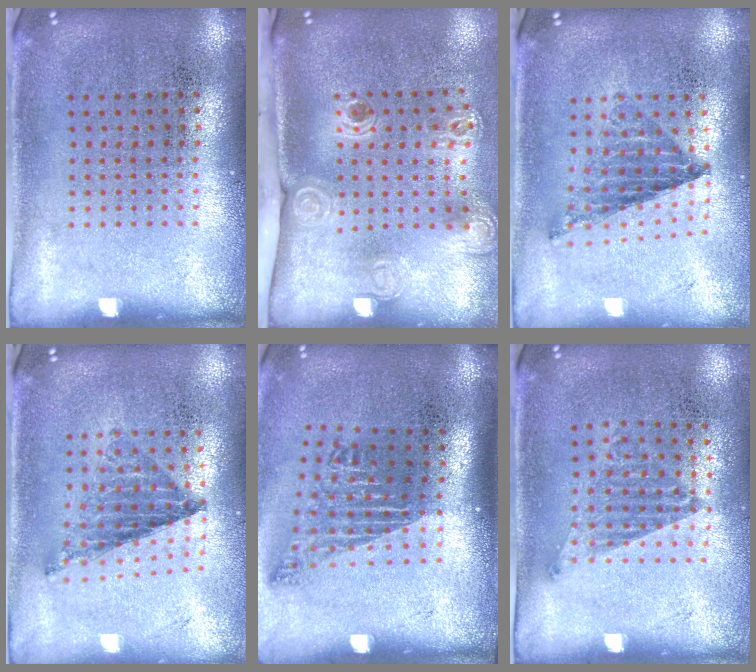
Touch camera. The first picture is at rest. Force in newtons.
{"total": 2.3, "press": 1.6, "slide": 1.6}
{"total": 0.8, "press": 0.8, "slide": 0.2}
{"total": 0.8, "press": 0.8, "slide": 0.1}
{"total": 1.8, "press": 1.1, "slide": 1.4}
{"total": 1.0, "press": 0.8, "slide": 0.7}